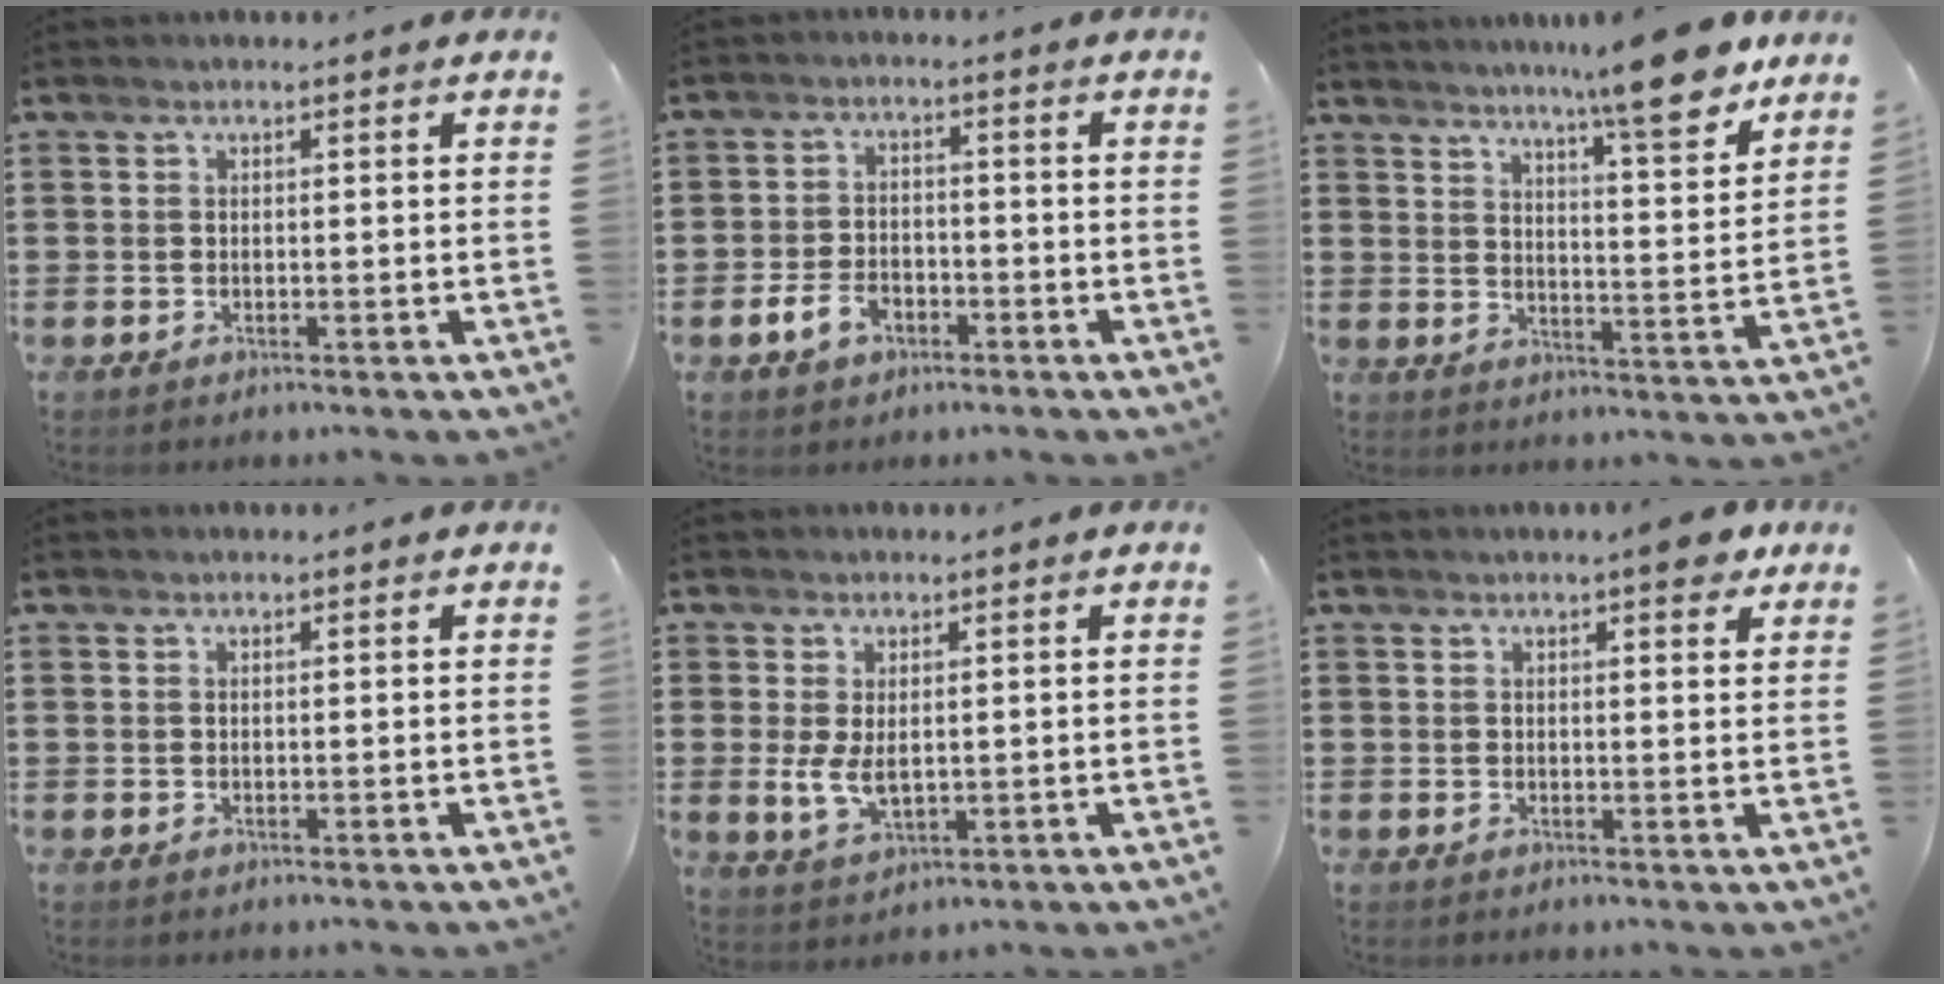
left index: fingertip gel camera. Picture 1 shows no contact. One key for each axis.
{"total": 4.2, "fx": -2.3, "fy": 2.7, "fz": 2.4, "tx": -0.056, "ty": 0.003, "tz": -0.047}
{"total": 11.1, "fx": 8.8, "fy": 0.4, "fz": 6.7, "tx": -0.113, "ty": -0.042, "tz": 0.145}
{"total": 0.0}
{"total": 4.4, "fx": 0.5, "fy": 2.3, "fz": 3.7, "tx": -0.088, "ty": -0.001, "tz": 0.006}
{"total": 4.3, "fx": 3.1, "fy": 0.9, "fz": 2.8, "tx": -0.040, "ty": -0.005, "tz": 0.050}